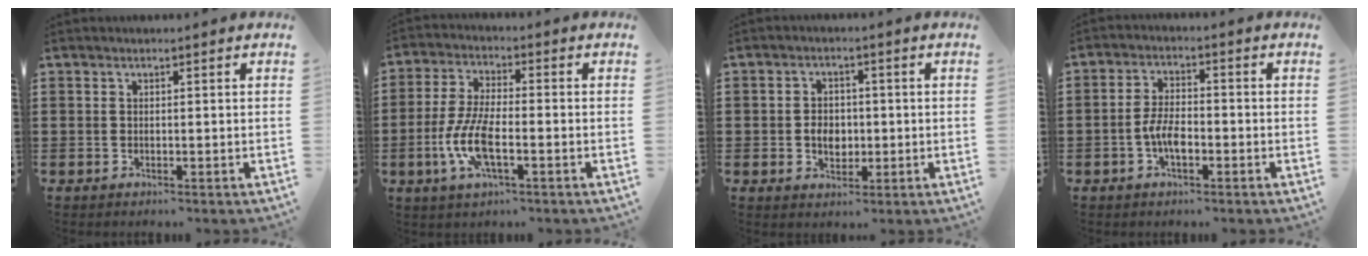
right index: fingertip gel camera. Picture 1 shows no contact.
{"total": 8.4, "force": [-2.8, 2.8, 7.4], "torque": [-0.169, -0.014, -0.056]}
{"total": 3.9, "force": [-0.5, 2.9, 2.5], "torque": [-0.045, 0.005, -0.013]}
{"total": 4.7, "force": [-1.7, 2.0, 3.9], "torque": [-0.094, -0.003, -0.039]}